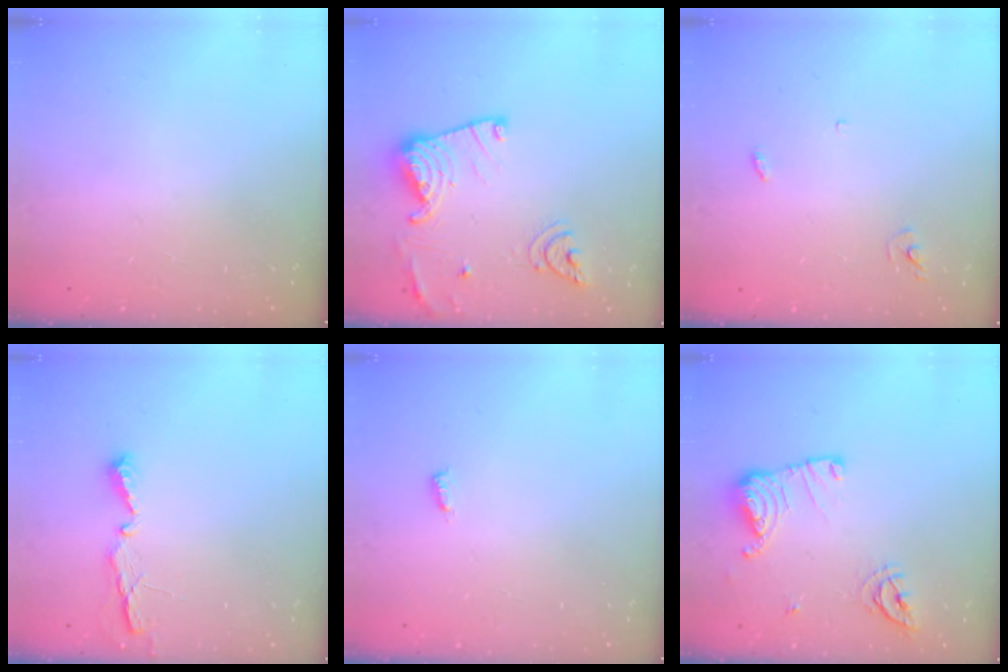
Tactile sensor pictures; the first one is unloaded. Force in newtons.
{"total": 17.0, "press": 16.9, "slide": 1.7}
{"total": 2.9, "press": 2.9, "slide": 0.2}
{"total": 4.5, "press": 4.5, "slide": 0.4}
{"total": 3.1, "press": 3.1, "slide": 0.2}
{"total": 12.8, "press": 12.8, "slide": 0.5}